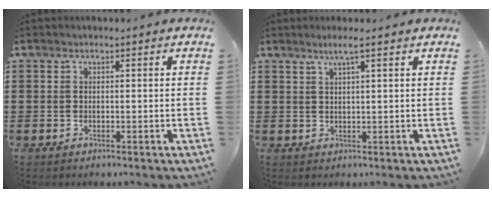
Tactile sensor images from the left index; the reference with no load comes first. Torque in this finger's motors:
{"motor_torque": [0.11, 0.00, 0.12, 0.02]}